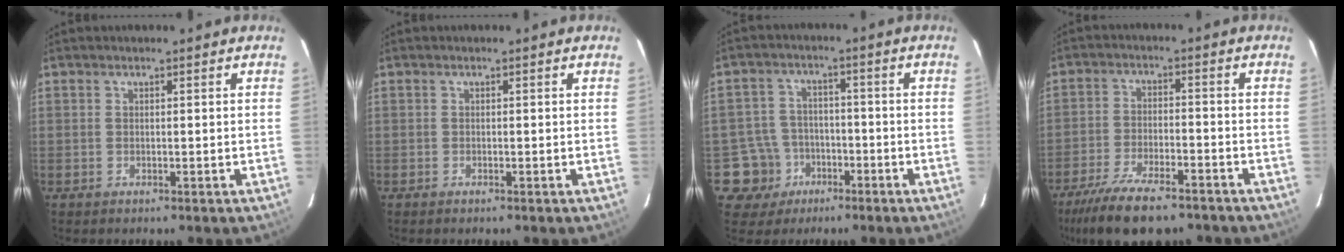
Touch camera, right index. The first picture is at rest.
{"total": 0.0}
{"total": 7.8, "force": [-3.6, 6.9, 0.1], "torque": [-0.024, 0.028, -0.054]}
{"total": 15.4, "force": [-11.9, 4.9, 8.5], "torque": [-0.186, -0.029, -0.199]}